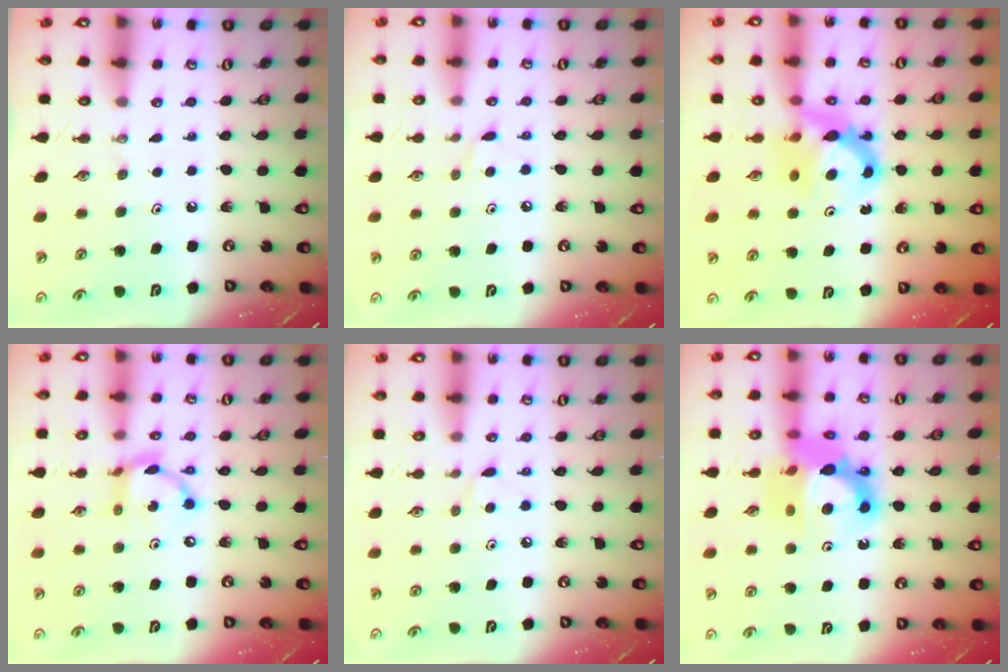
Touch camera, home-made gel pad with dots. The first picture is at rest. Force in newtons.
{"total": 4.6, "press": 4.5, "slide": 0.6}
{"total": 7.3, "press": 7.3, "slide": 0.5}
{"total": 11.0, "press": 11.0, "slide": 0.7}
{"total": 4.6, "press": 4.5, "slide": 0.6}
{"total": 14.1, "press": 14.1, "slide": 1.3}